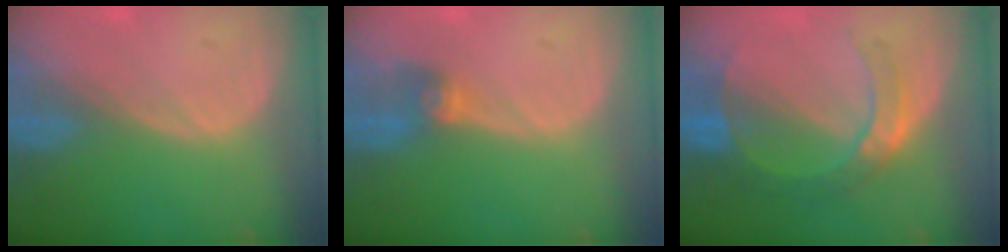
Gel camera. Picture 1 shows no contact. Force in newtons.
{"total": 2.7, "press": 2.7, "slide": 0.1}
{"total": 7.1, "press": 6.5, "slide": 2.9}